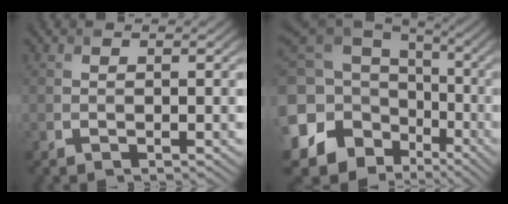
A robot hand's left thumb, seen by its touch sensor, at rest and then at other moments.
{"total": 21.5, "force": [-5.0, 18.5, 9.7], "torque": [-0.272, -0.050, -0.094]}